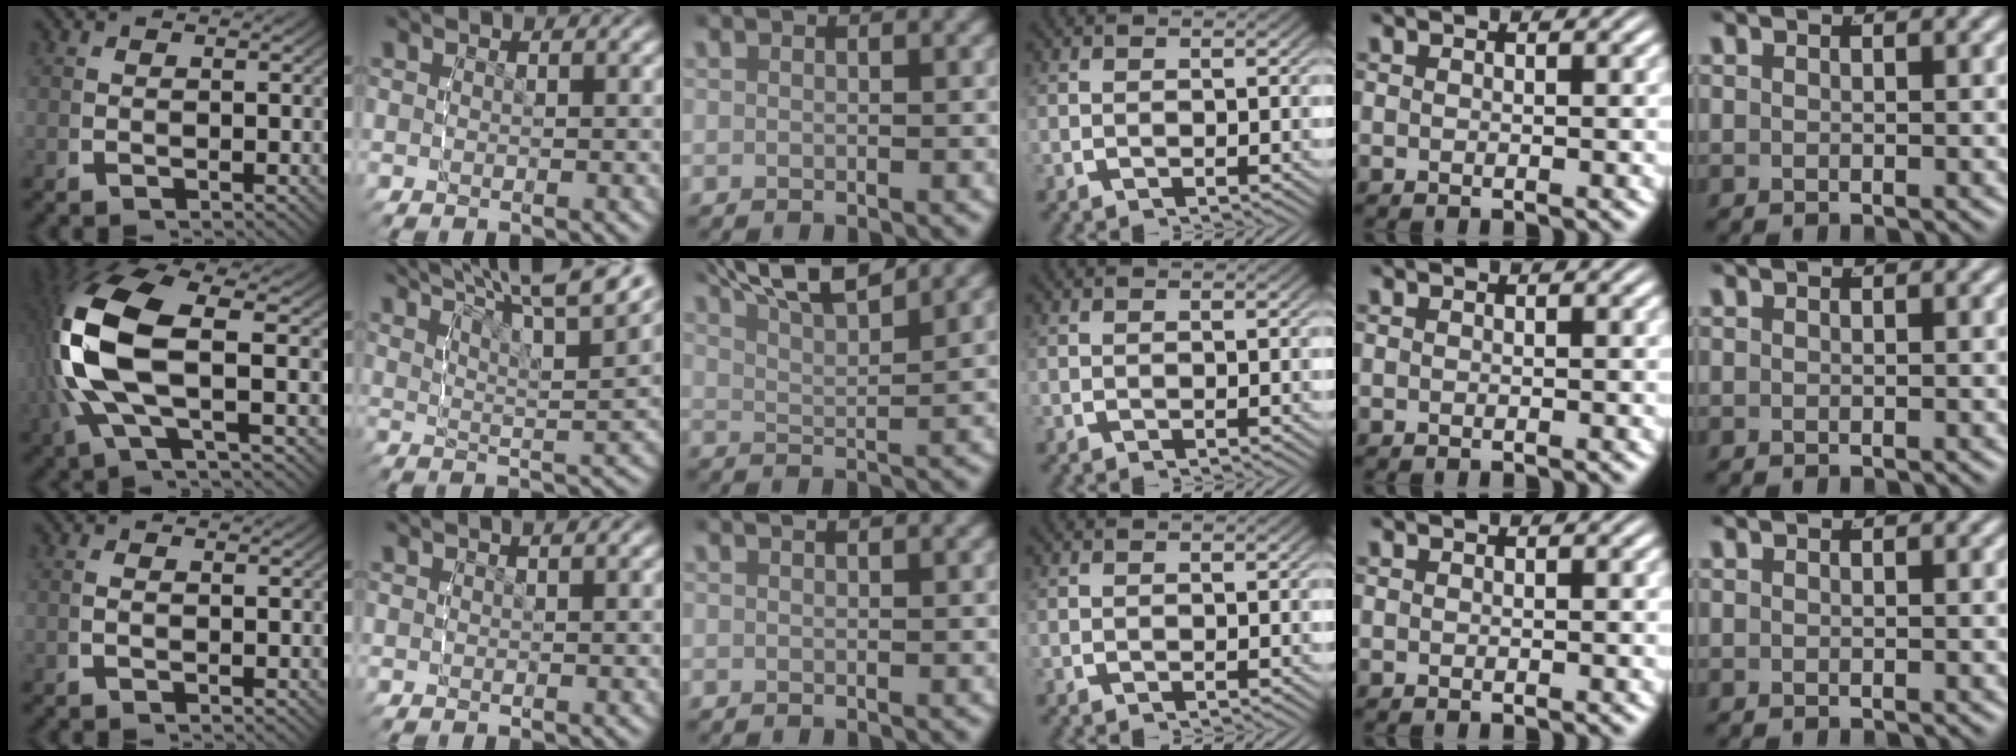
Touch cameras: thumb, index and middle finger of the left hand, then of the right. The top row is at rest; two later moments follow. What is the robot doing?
{"motion": "lift_and_place", "object": "glue stick"}